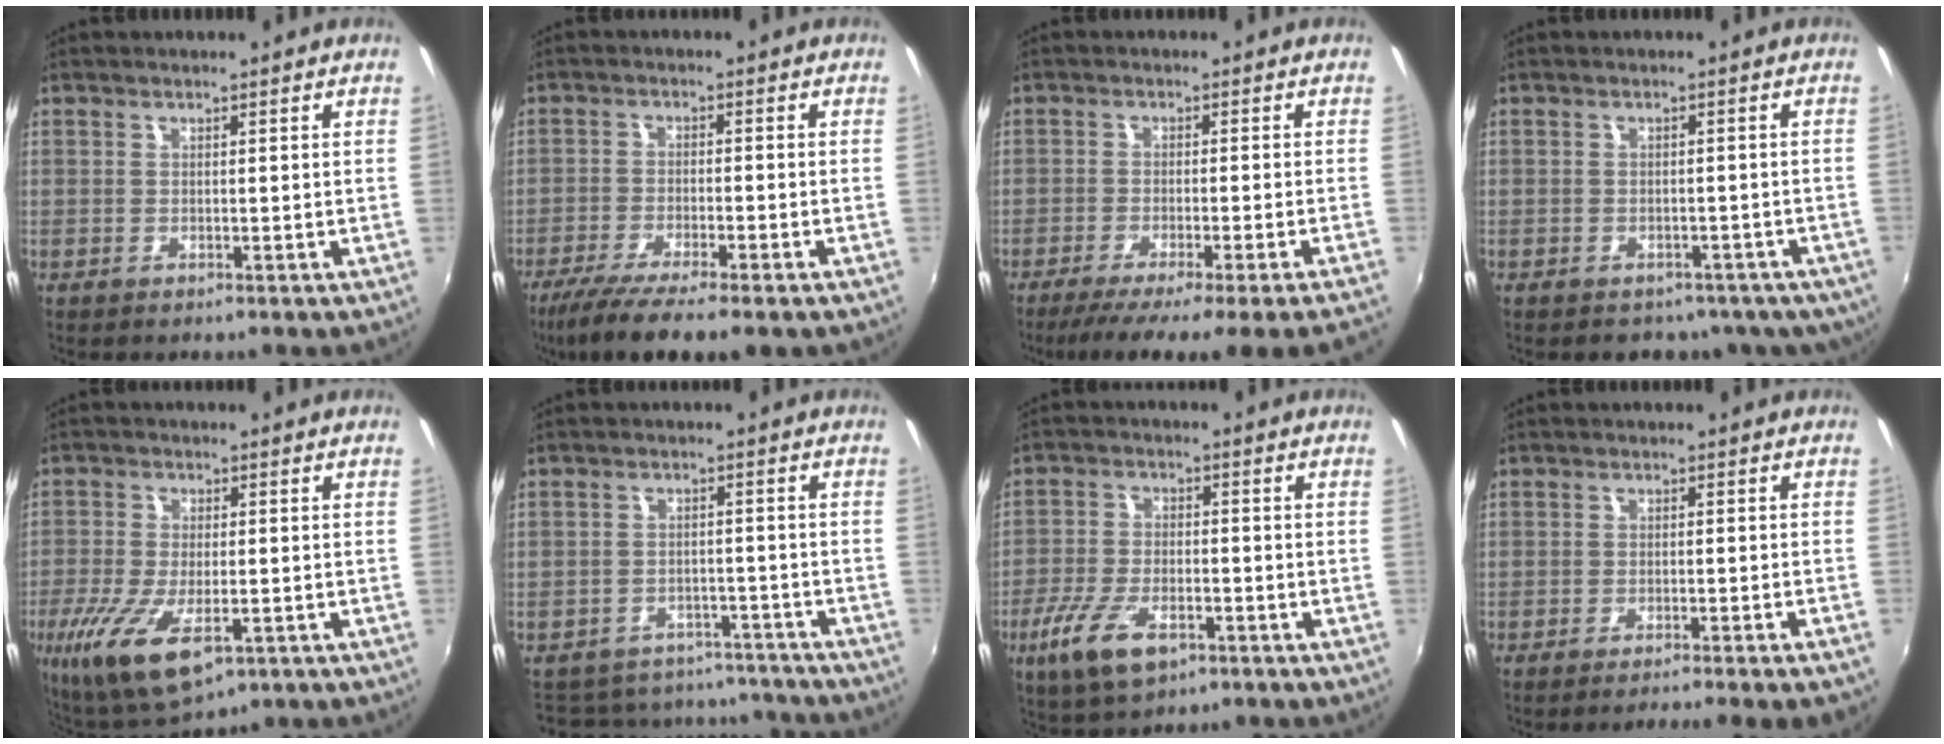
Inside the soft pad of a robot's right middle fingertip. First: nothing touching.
{"total": 10.5, "force": [-8.0, 1.4, 6.7], "torque": [-0.145, -0.037, -0.136]}
{"total": 11.4, "force": [-9.5, -1.7, 6.0], "torque": [-0.105, -0.047, -0.141]}
{"total": 10.6, "force": [-7.2, 6.6, 4.1], "torque": [-0.073, 0.000, -0.068]}
{"total": 14.4, "force": [-6.4, 6.2, 11.4], "torque": [-0.246, -0.054, -0.105]}
{"total": 13.9, "force": [-11.2, 7.9, 2.3], "torque": [-0.061, 0.055, -0.136]}
{"total": 10.3, "force": [-5.6, 4.7, 7.3], "torque": [-0.170, -0.020, -0.102]}
{"total": 6.4, "force": [-5.4, -1.3, 3.1], "torque": [-0.045, -0.015, -0.076]}